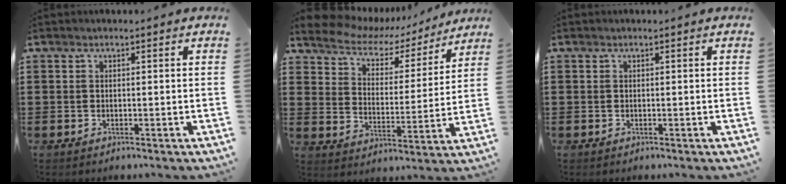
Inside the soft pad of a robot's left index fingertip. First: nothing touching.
{"total": 5.4, "force": [4.9, 1.9, 1.4], "torque": [-0.056, -0.031, 0.079]}
{"total": 0.0}